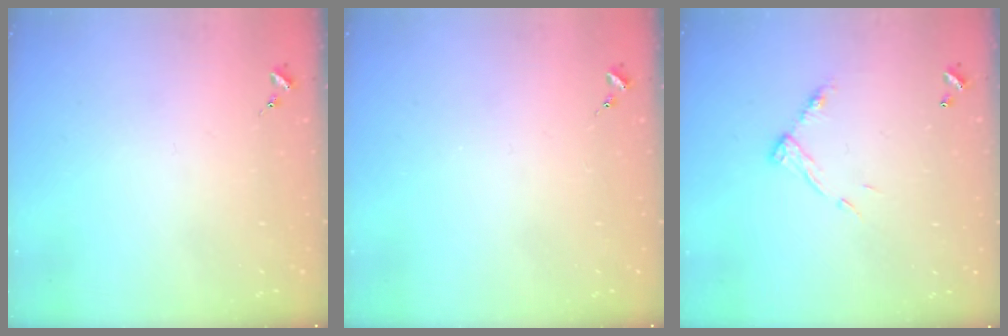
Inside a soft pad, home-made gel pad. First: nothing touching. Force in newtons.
{"total": 0.0}
{"total": 8.9, "press": 8.9, "slide": 0.5}